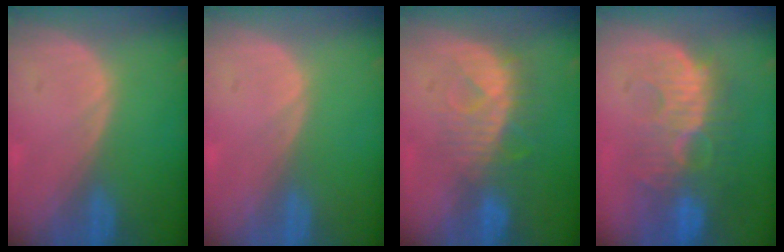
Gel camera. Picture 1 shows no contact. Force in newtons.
{"total": 0.0}
{"total": 8.1, "press": 7.6, "slide": 2.8}
{"total": 10.8, "press": 9.6, "slide": 4.9}